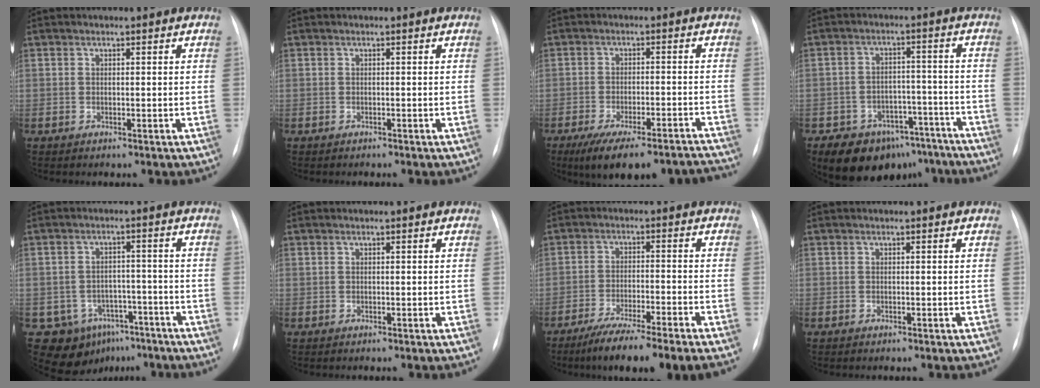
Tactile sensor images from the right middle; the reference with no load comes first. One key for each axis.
{"total": 0.0}
{"total": 15.3, "fx": -13.1, "fy": 3.1, "fz": 7.3, "tx": -0.085, "ty": 0.012, "tz": -0.182}
{"total": 12.3, "fx": -9.1, "fy": 7.3, "fz": 3.8, "tx": -0.038, "ty": 0.040, "tz": -0.125}
{"total": 9.6, "fx": -5.7, "fy": 7.3, "fz": 2.2, "tx": -0.029, "ty": 0.031, "tz": -0.072}
{"total": 0.0}
{"total": 11.2, "fx": -8.6, "fy": -0.7, "fz": 7.1, "tx": -0.105, "ty": -0.032, "tz": -0.138}
{"total": 0.0}